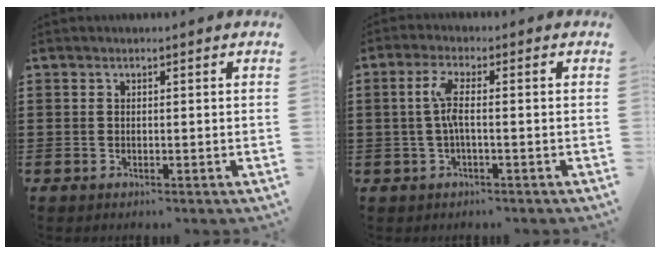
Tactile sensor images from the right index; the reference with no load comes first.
{"total": 4.4, "force": [-0.3, 0.7, 4.3], "torque": [-0.095, -0.001, -0.015]}